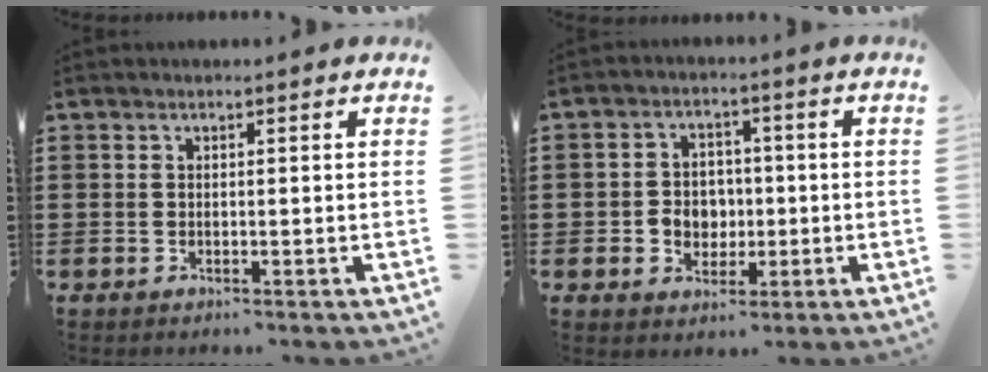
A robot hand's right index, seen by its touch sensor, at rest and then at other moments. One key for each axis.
{"total": 4.3, "fx": -0.7, "fy": 4.0, "fz": 1.5, "tx": -0.032, "ty": 0.007, "tz": -0.017}